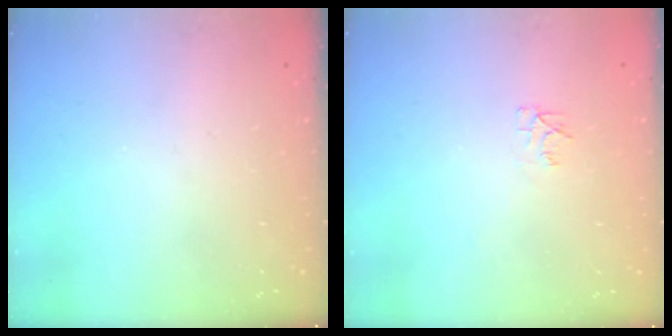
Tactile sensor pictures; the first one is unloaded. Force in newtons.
{"total": 5.0, "press": 5.0, "slide": 0.5}